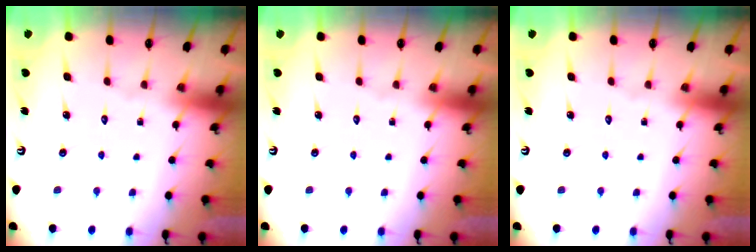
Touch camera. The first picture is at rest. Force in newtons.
{"total": 0.0}
{"total": 0.0}